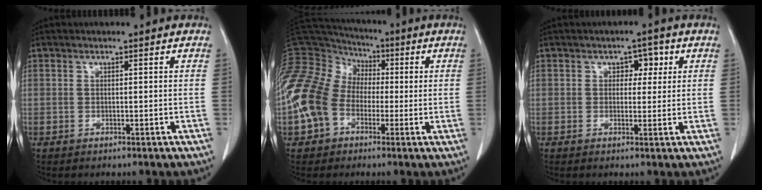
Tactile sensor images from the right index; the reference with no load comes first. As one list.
[{"total": 13.8, "force": [-2.2, 11.2, 7.8], "torque": [-0.199, 0.043, -0.044]}, {"total": 3.0, "force": [1.0, 2.0, 2.0], "torque": [-0.018, 0.011, 0.012]}]